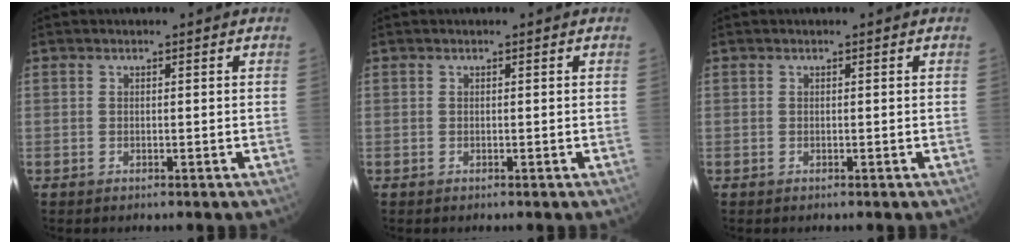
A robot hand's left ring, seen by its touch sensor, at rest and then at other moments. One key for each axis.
{"total": 0.0}
{"total": 0.0}